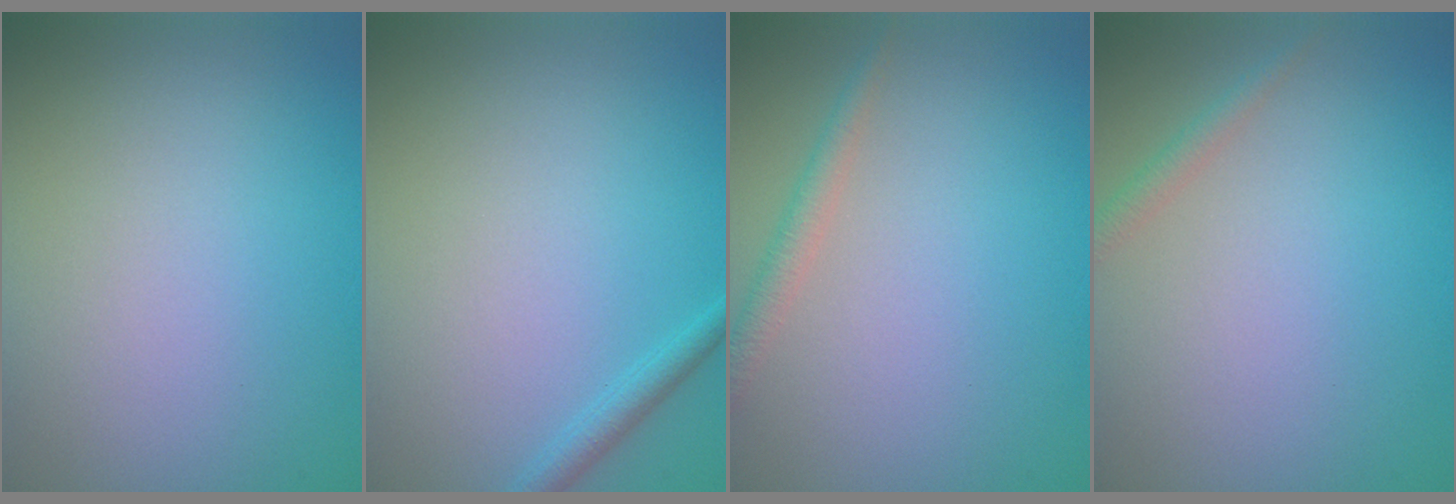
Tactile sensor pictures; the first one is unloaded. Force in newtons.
{"total": 1.4, "press": 1.4, "slide": 0.1}
{"total": 1.6, "press": 1.6, "slide": 0.0}
{"total": 1.2, "press": 1.2, "slide": 0.1}